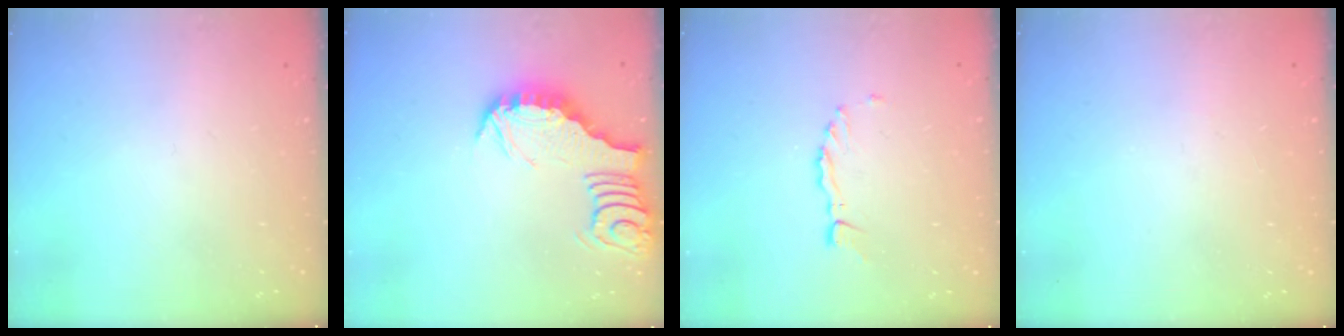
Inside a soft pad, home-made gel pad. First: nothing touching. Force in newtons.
{"total": 3.5, "press": 3.5, "slide": 0.3}
{"total": 2.2, "press": 2.2, "slide": 0.3}
{"total": 0.0}